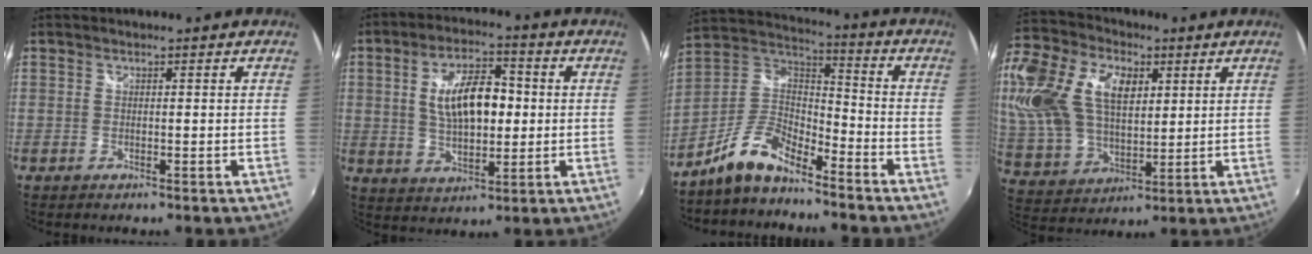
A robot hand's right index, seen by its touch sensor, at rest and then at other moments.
{"total": 11.8, "force": [1.0, 5.7, 10.3], "torque": [-0.186, 0.012, 0.023]}
{"total": 10.8, "force": [-8.4, 3.5, 5.9], "torque": [-0.139, 0.024, -0.169]}
{"total": 28.1, "force": [9.0, 18.0, 19.6], "torque": [-0.461, 0.061, 0.171]}